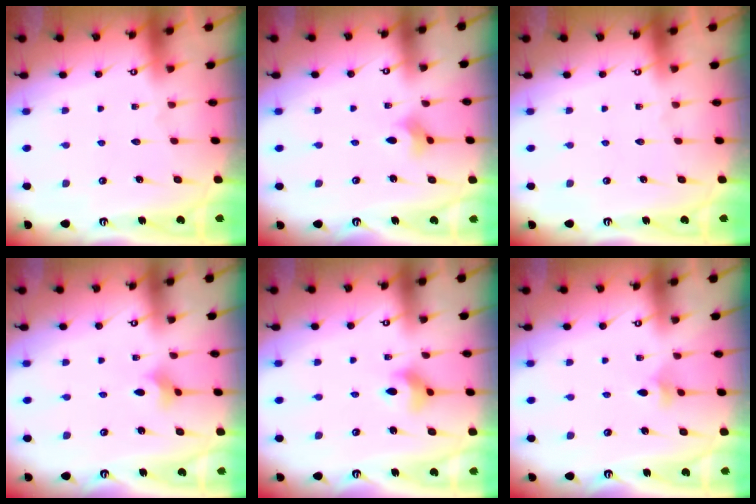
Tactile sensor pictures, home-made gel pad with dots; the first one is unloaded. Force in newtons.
{"total": 2.8, "press": 2.8, "slide": 0.7}
{"total": 0.0}
{"total": 2.2, "press": 2.2, "slide": 0.5}
{"total": 6.7, "press": 6.5, "slide": 1.6}
{"total": 3.3, "press": 3.2, "slide": 0.8}